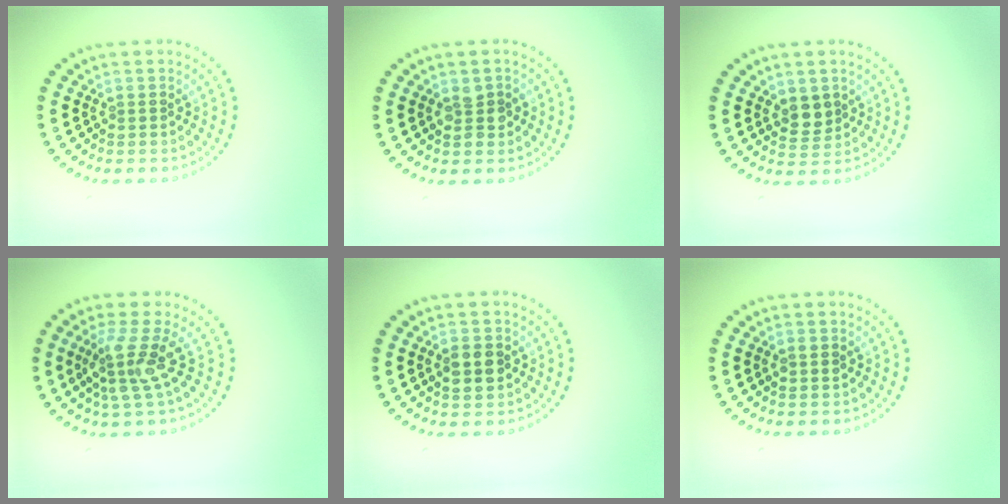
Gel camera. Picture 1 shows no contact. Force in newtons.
{"total": 2.0, "press": 1.9, "slide": 0.2}
{"total": 2.0, "press": 1.8, "slide": 0.9}
{"total": 3.5, "press": 2.6, "slide": 2.3}
{"total": 2.9, "press": 2.9, "slide": 0.1}
{"total": 1.1, "press": 1.1, "slide": 0.1}